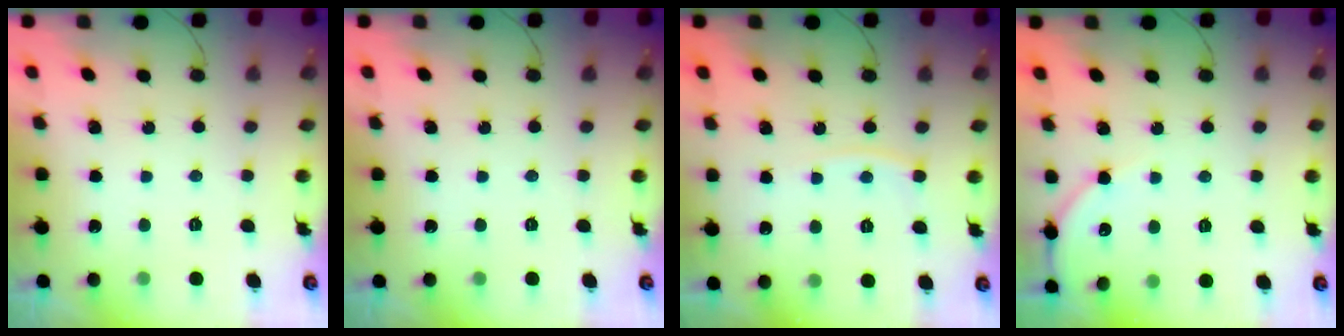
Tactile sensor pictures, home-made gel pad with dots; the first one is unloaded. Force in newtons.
{"total": 0.0}
{"total": 6.2, "press": 6.2, "slide": 0.5}
{"total": 5.9, "press": 5.8, "slide": 0.8}